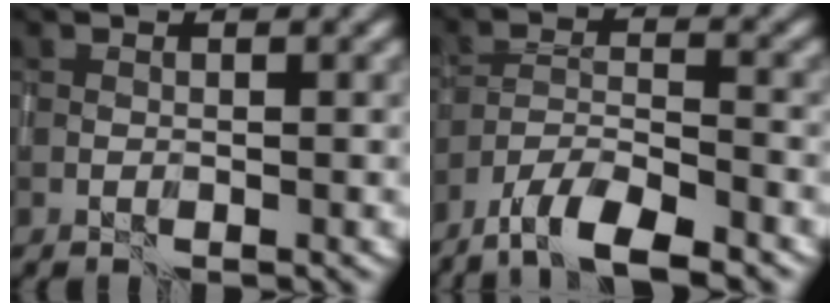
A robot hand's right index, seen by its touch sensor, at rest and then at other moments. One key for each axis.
{"total": 8.1, "fx": -6.6, "fy": 2.3, "fz": 4.0, "tx": -0.059, "ty": -0.014, "tz": -0.111}